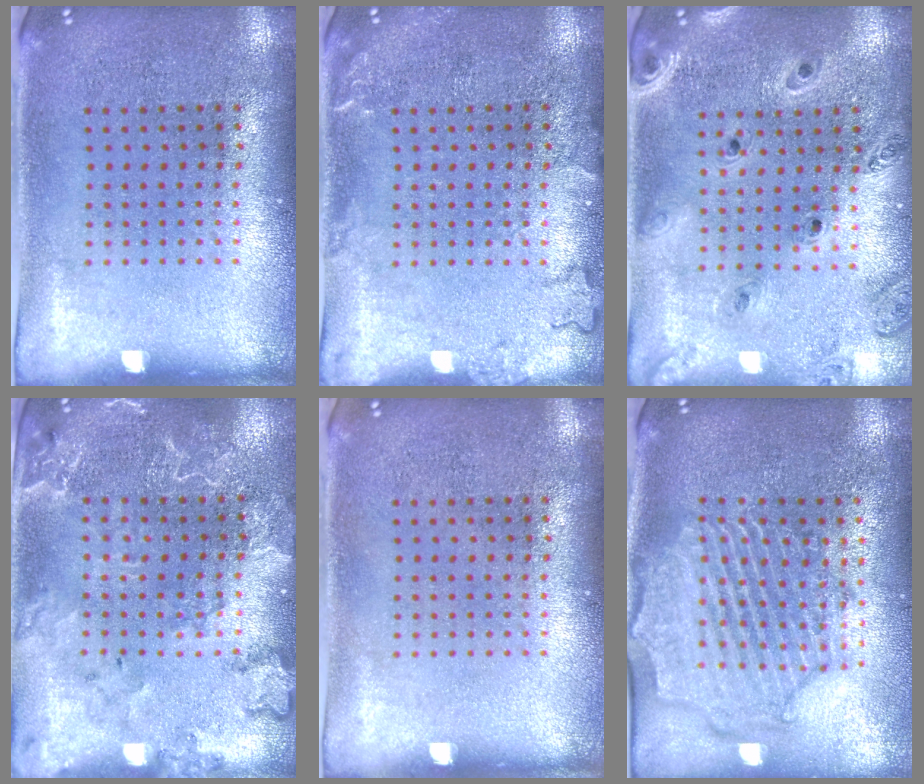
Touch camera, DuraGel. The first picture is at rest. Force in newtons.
{"total": 1.7, "press": 1.6, "slide": 0.3}
{"total": 1.3, "press": 1.3, "slide": 0.2}
{"total": 2.3, "press": 2.2, "slide": 0.4}
{"total": 0.0}
{"total": 2.2, "press": 2.1, "slide": 0.8}